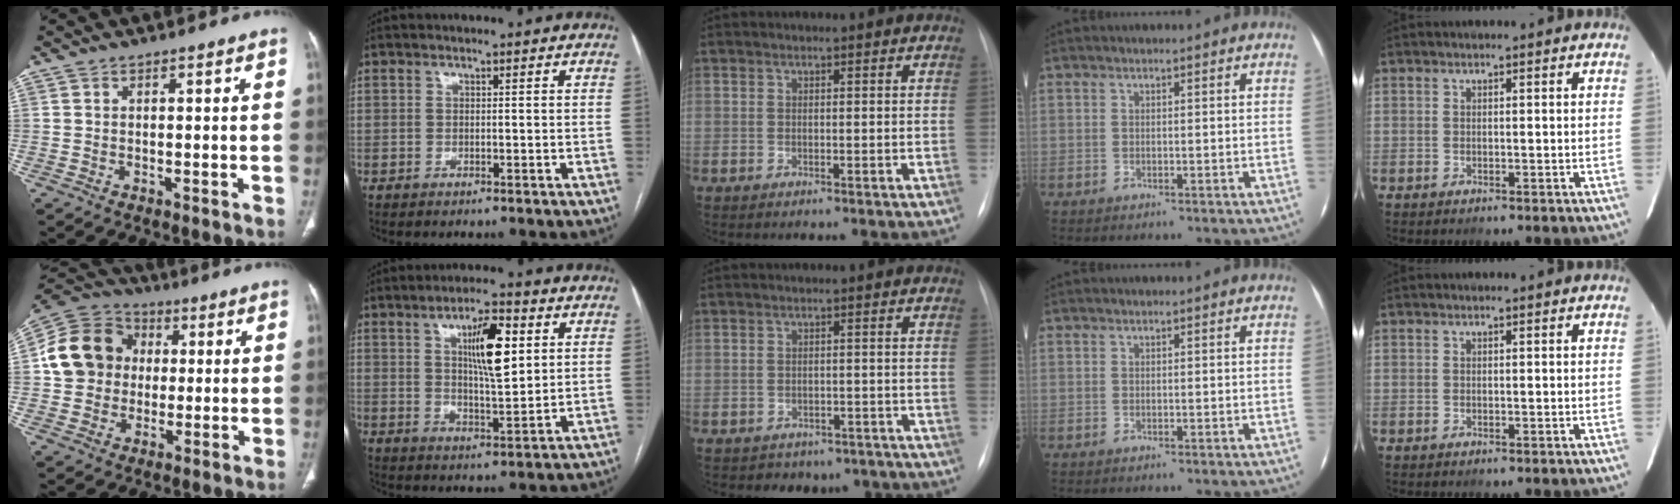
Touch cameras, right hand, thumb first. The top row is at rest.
{"thumb": {"total": 14.3, "force": [1.3, 12.6, 6.7], "torque": [-0.109, 0.022, 0.015]}, "index": {"total": 9.6, "force": [3.0, 2.1, 8.8], "torque": [-0.151, 0.003, 0.055]}, "middle": {"total": 5.8, "force": [-4.6, 3.5, 0.2], "torque": [0.006, 0.019, -0.049]}}